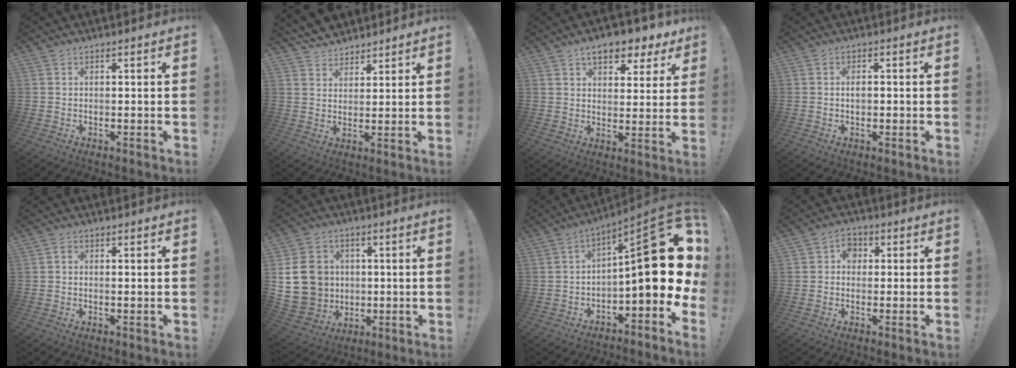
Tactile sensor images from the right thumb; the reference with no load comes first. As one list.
[{"total": 6.3, "force": [5.5, 2.9, 0.6], "torque": [-0.009, -0.039, 0.105]}, {"total": 9.3, "force": [5.9, 4.5, 5.6], "torque": [-0.073, -0.035, 0.103]}, {"total": 2.0, "force": [-0.2, 1.2, 1.6], "torque": [-0.014, 0.000, -0.007]}, {"total": 0.9, "force": [0.0, 0.4, 0.8], "torque": [-0.007, -0.003, 0.000]}, {"total": 15.9, "force": [0.9, 14.2, 6.9], "torque": [-0.122, 0.008, 0.037]}, {"total": 20.1, "force": [1.4, 6.4, 19.1], "torque": [-0.269, -0.011, 0.023]}, {"total": 4.6, "force": [0.5, 4.0, 2.4], "torque": [-0.034, 0.007, 0.007]}]